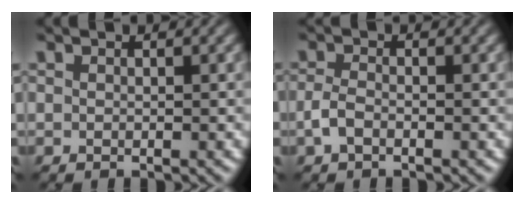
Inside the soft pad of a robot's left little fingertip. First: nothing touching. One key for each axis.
{"total": 1.6, "fx": -0.9, "fy": 0.7, "fz": 1.1, "tx": -0.029, "ty": 0.006, "tz": -0.020}